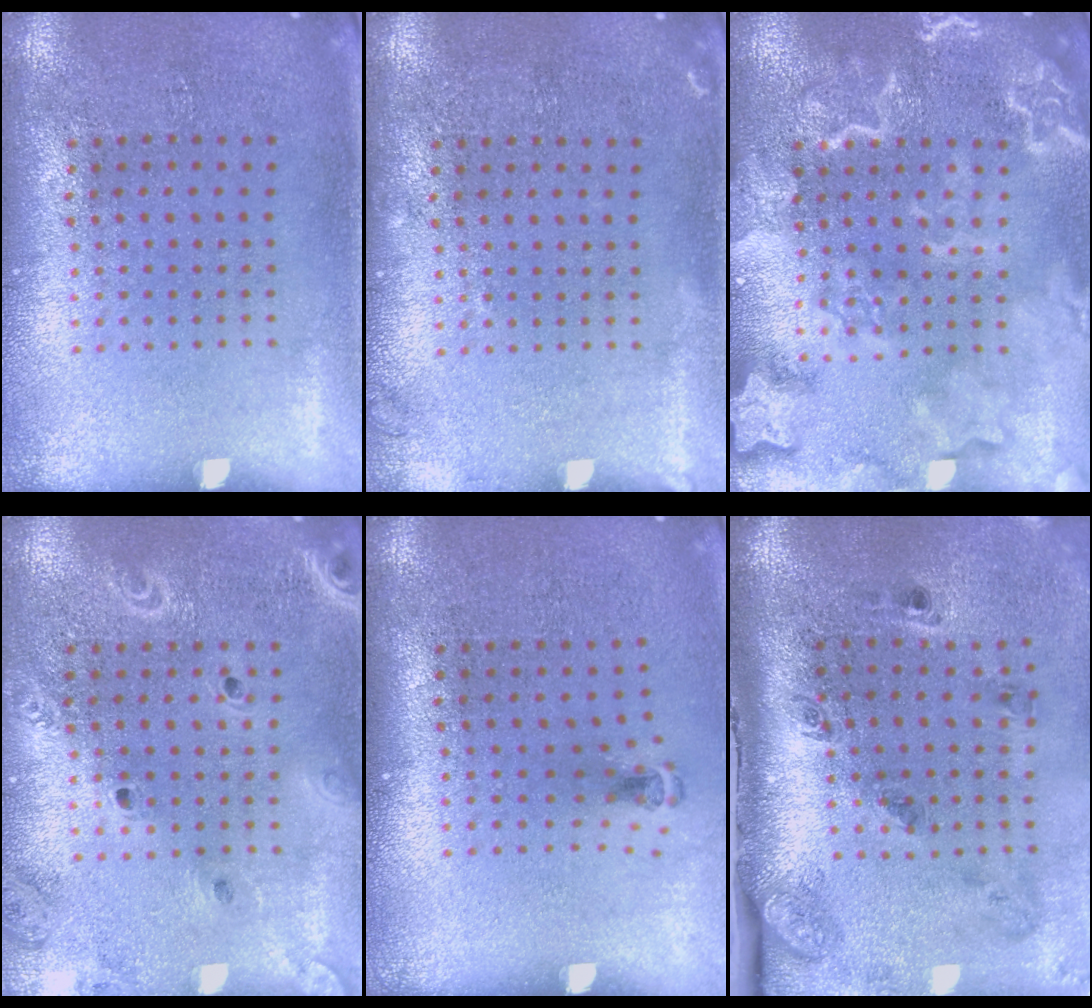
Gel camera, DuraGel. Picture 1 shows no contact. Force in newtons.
{"total": 0.9, "press": 0.9, "slide": 0.2}
{"total": 4.7, "press": 4.7, "slide": 0.6}
{"total": 2.1, "press": 1.9, "slide": 0.9}
{"total": 0.5, "press": 0.3, "slide": 0.4}
{"total": 2.8, "press": 1.7, "slide": 2.2}